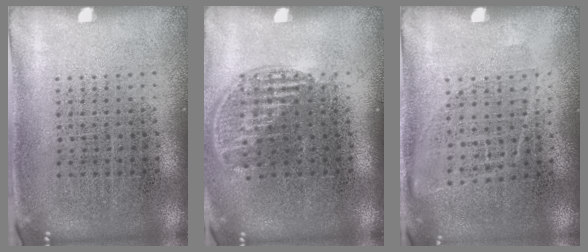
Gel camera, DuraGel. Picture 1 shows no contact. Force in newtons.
{"total": 1.1, "press": 1.0, "slide": 0.5}
{"total": 1.0, "press": 0.8, "slide": 0.6}